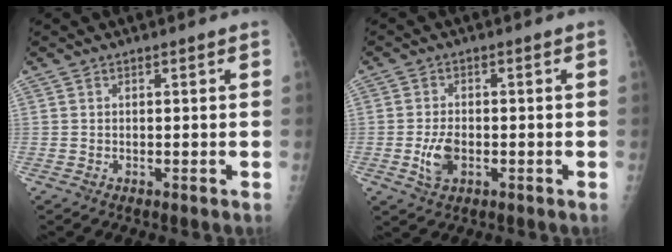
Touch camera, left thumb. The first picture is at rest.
{"total": 4.6, "force": [-1.3, 2.7, 3.5], "torque": [-0.069, 0.004, -0.019]}